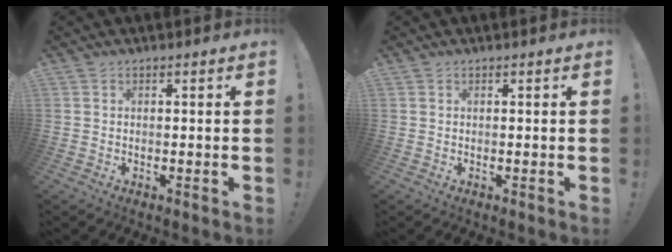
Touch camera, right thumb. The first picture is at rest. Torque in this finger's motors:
{"motor_torque": [0.02, 0.23, 0.35, -0.25, 0.00]}